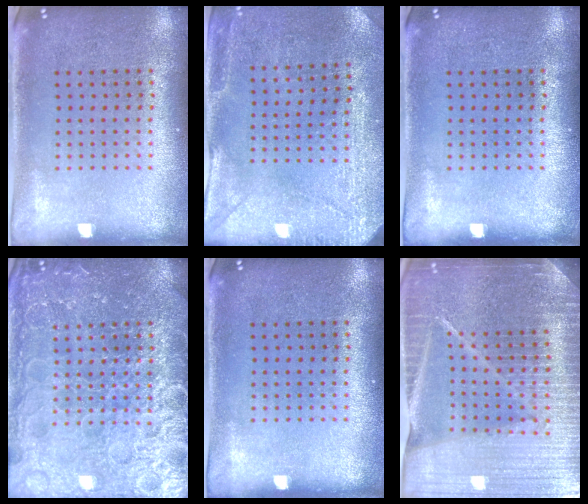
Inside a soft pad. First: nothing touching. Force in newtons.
{"total": 2.9, "press": 2.7, "slide": 1.0}
{"total": 0.0}
{"total": 6.5, "press": 6.5, "slide": 0.7}
{"total": 0.0}
{"total": 6.1, "press": 5.3, "slide": 2.9}